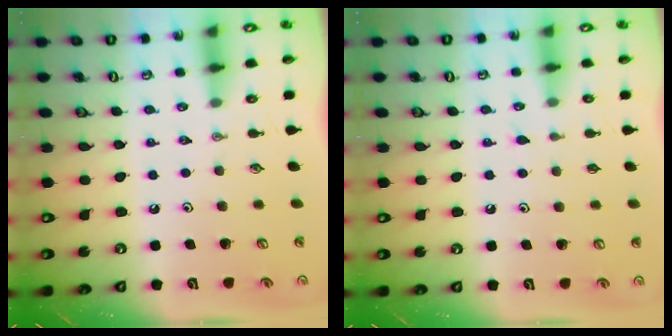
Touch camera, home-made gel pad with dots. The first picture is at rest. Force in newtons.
{"total": 7.0, "press": 6.9, "slide": 0.7}